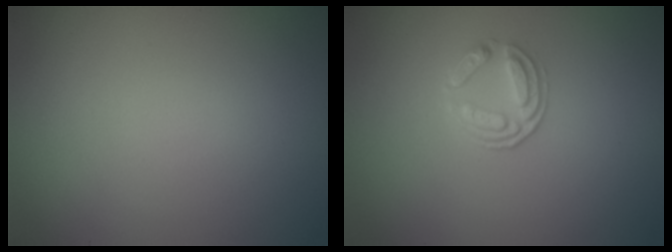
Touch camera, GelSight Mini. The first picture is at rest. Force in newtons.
{"total": 2.4, "press": 1.9, "slide": 1.5}